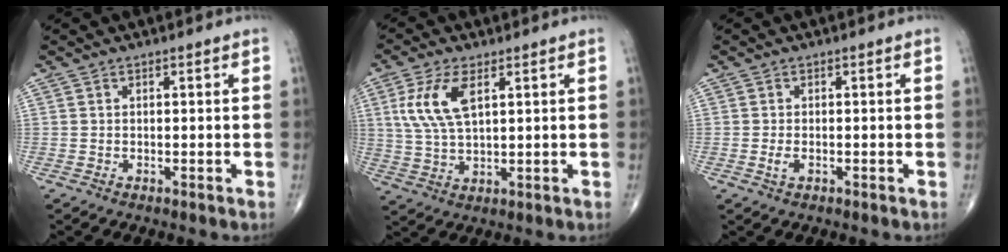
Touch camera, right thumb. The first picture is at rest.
{"total": 9.0, "force": [3.1, 4.0, 7.5], "torque": [-0.162, -0.005, 0.064]}
{"total": 1.4, "force": [-0.4, 0.8, 1.1], "torque": [-0.023, 0.001, -0.007]}